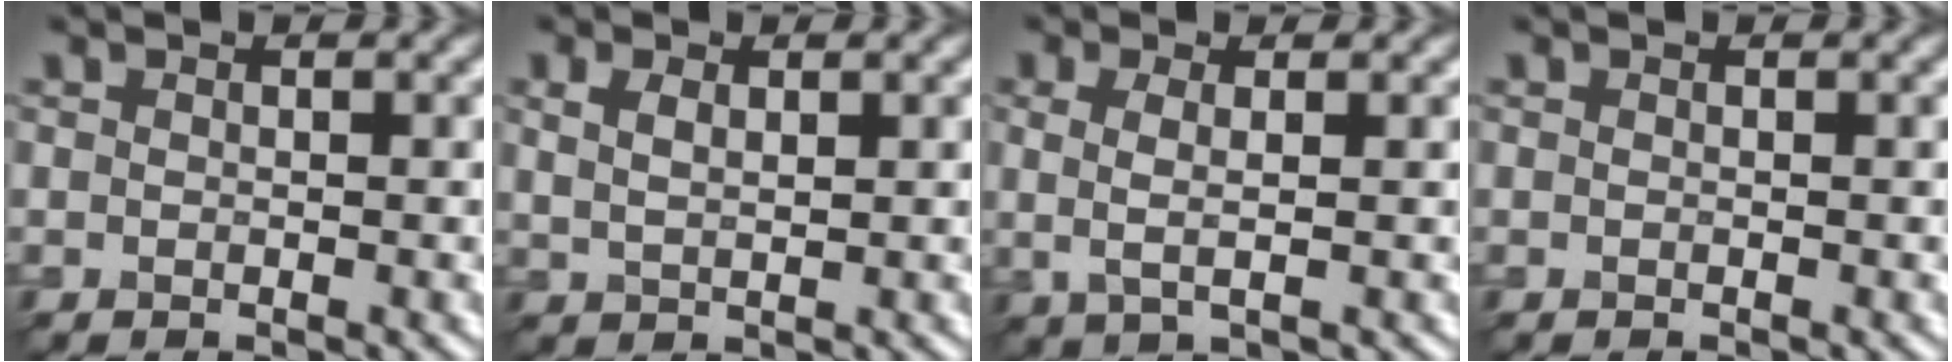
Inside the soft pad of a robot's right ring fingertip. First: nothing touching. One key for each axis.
{"total": 1.8, "fx": 0.9, "fy": 0.9, "fz": 1.3, "tx": -0.030, "ty": -0.001, "tz": 0.022}
{"total": 2.1, "fx": 0.4, "fy": 0.6, "fz": 2.0, "tx": -0.043, "ty": -0.002, "tz": 0.008}
{"total": 0.0}